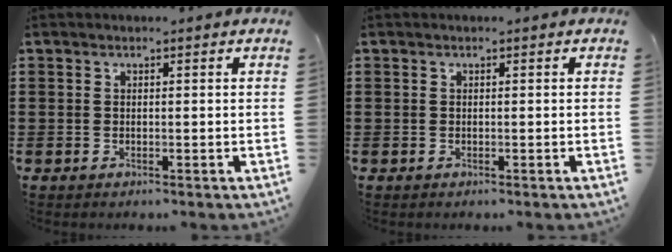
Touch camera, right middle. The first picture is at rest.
{"total": 0.0}